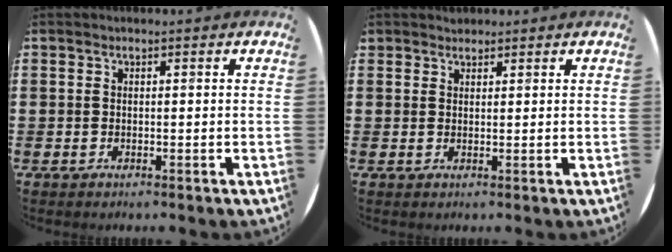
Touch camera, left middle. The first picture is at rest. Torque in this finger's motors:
{"motor_torque": [-0.03, 0.06, -0.03, -0.01]}